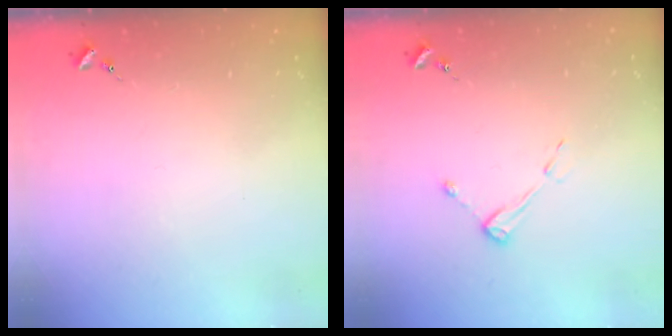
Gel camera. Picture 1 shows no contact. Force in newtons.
{"total": 4.2, "press": 4.2, "slide": 0.6}